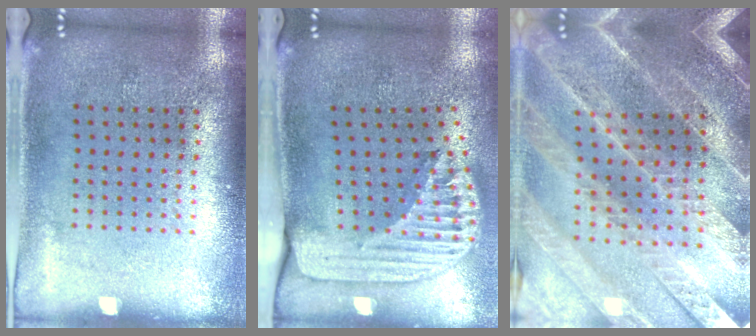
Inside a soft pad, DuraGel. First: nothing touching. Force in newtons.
{"total": 2.5, "press": 1.8, "slide": 1.8}
{"total": 2.8, "press": 2.8, "slide": 0.5}